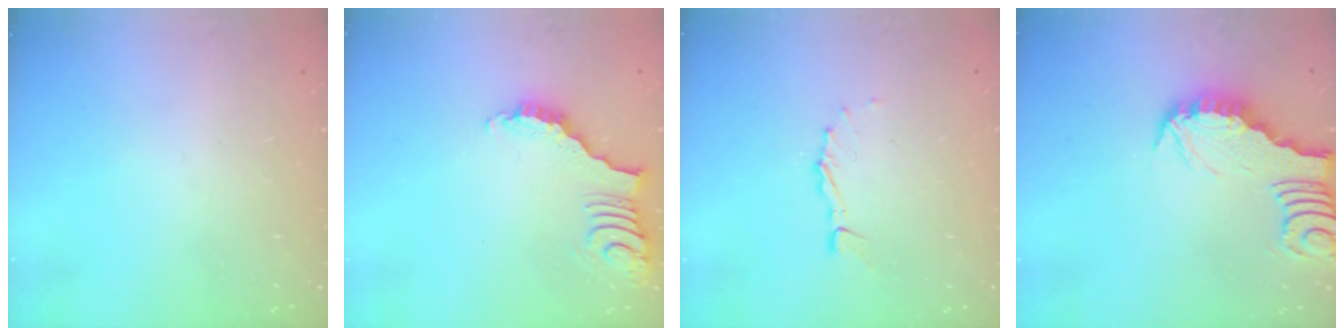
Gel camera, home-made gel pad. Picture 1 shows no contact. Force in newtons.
{"total": 3.7, "press": 3.6, "slide": 0.7}
{"total": 3.9, "press": 3.9, "slide": 0.3}
{"total": 3.1, "press": 3.1, "slide": 0.4}